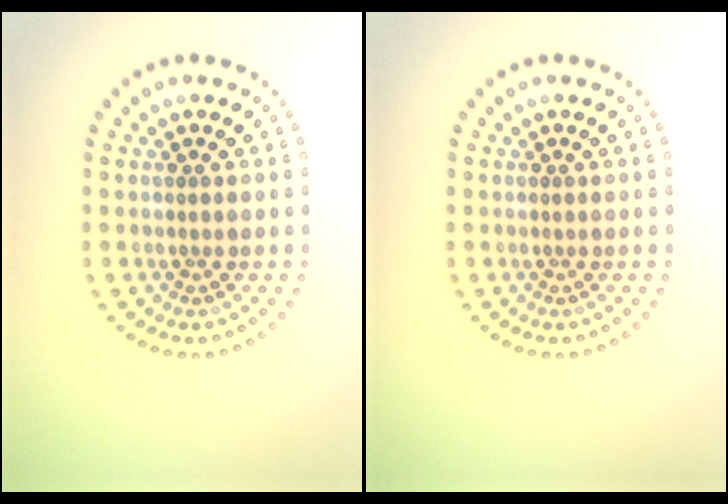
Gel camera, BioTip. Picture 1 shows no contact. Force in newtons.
{"total": 0.0}